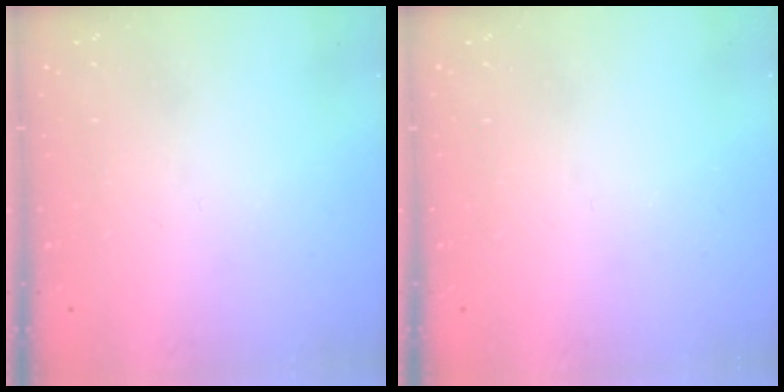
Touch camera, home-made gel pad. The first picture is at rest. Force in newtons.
{"total": 0.0}